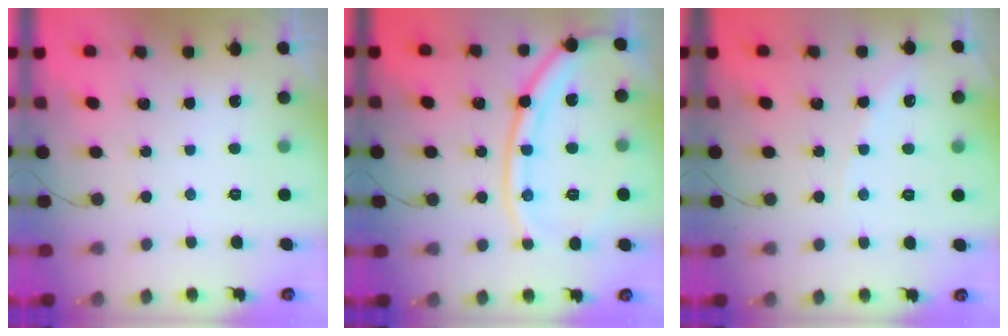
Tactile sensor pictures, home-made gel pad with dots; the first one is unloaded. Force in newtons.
{"total": 14.1, "press": 14.0, "slide": 1.0}
{"total": 3.2, "press": 3.1, "slide": 0.5}